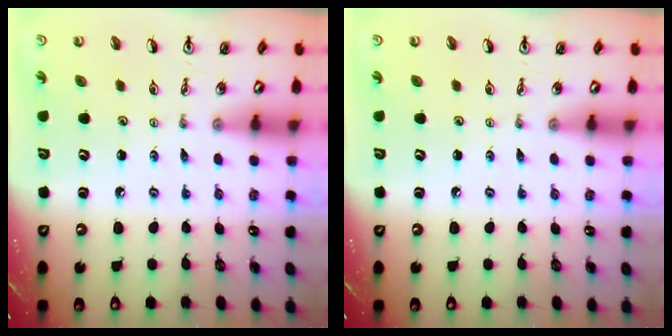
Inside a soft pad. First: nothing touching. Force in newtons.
{"total": 0.0}